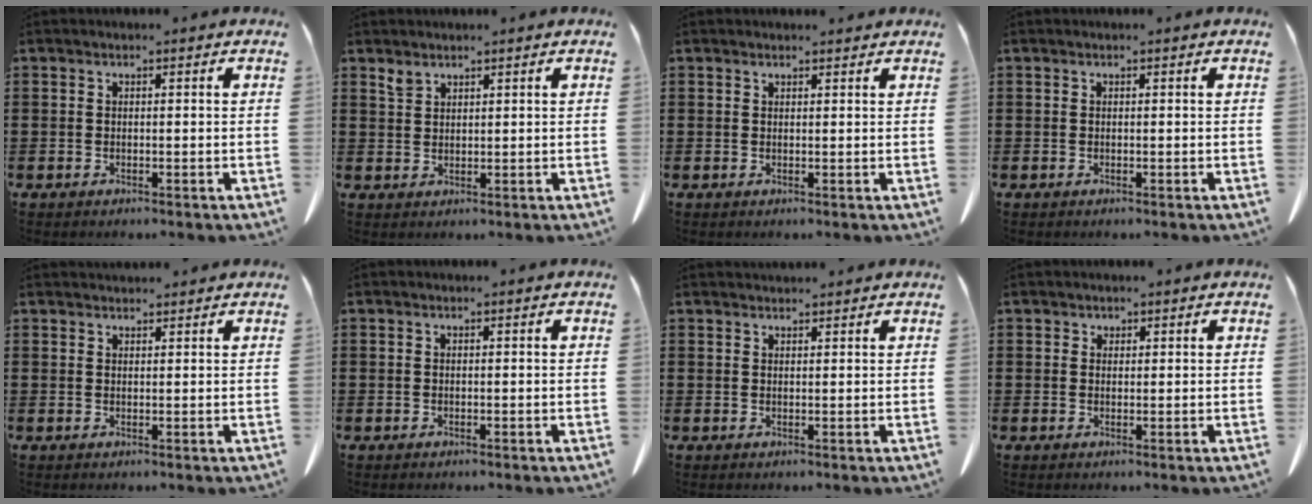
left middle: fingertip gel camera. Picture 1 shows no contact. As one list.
[{"total": 1.7, "force": [1.5, 0.6, 0.4], "torque": [-0.012, 0.000, 0.029]}, {"total": 0.9, "force": [0.8, 0.2, 0.2], "torque": [-0.005, 0.001, 0.016]}, {"total": 0.0}, {"total": 1.4, "force": [1.4, 0.2, 0.1], "torque": [-0.006, 0.001, 0.028]}, {"total": 0.0}, {"total": 1.3, "force": [1.3, 0.2, 0.1], "torque": [-0.004, 0.001, 0.025]}, {"total": 0.8, "force": [0.6, 0.5, 0.0], "torque": [-0.002, 0.001, 0.013]}]